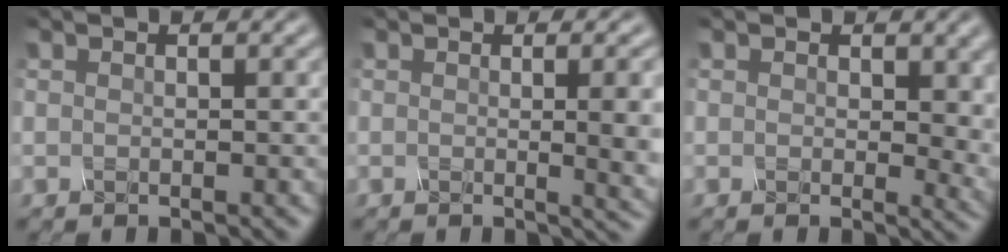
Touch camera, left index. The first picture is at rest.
{"total": 6.3, "force": [0.1, 2.5, 5.8], "torque": [-0.038, 0.000, 0.004]}
{"total": 4.5, "force": [0.8, 2.7, 3.5], "torque": [-0.032, -0.006, 0.008]}